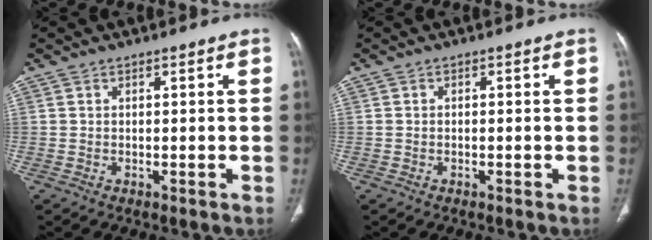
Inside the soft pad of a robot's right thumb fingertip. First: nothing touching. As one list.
[{"total": 0.0}]